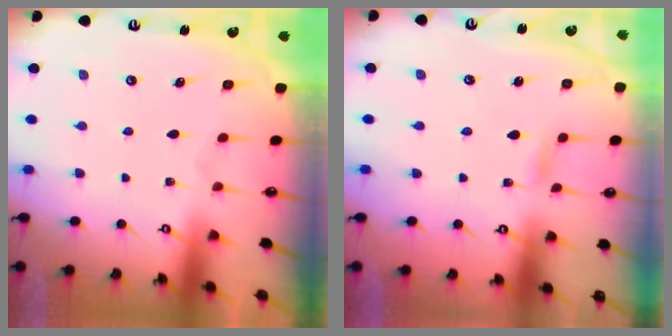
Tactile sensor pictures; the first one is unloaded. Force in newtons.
{"total": 2.8, "press": 2.7, "slide": 0.3}